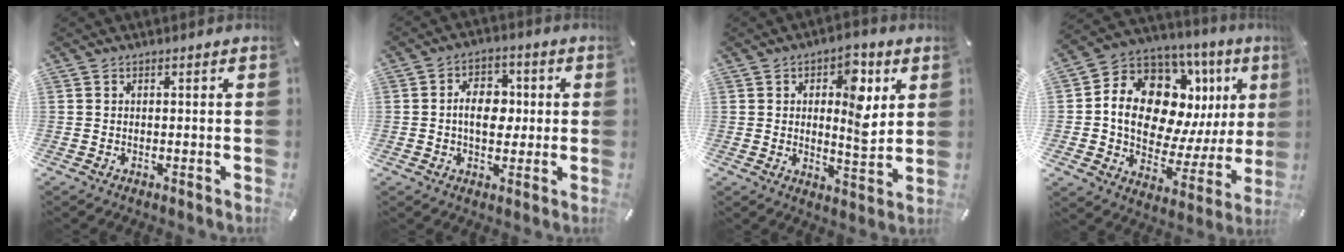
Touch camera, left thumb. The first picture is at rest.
{"total": 8.5, "force": [-0.1, 5.9, 6.1], "torque": [-0.090, 0.002, -0.007]}
{"total": 10.2, "force": [3.3, 5.3, 8.1], "torque": [-0.098, -0.018, 0.049]}
{"total": 16.3, "force": [5.5, 11.2, 10.5], "torque": [-0.171, -0.049, 0.095]}